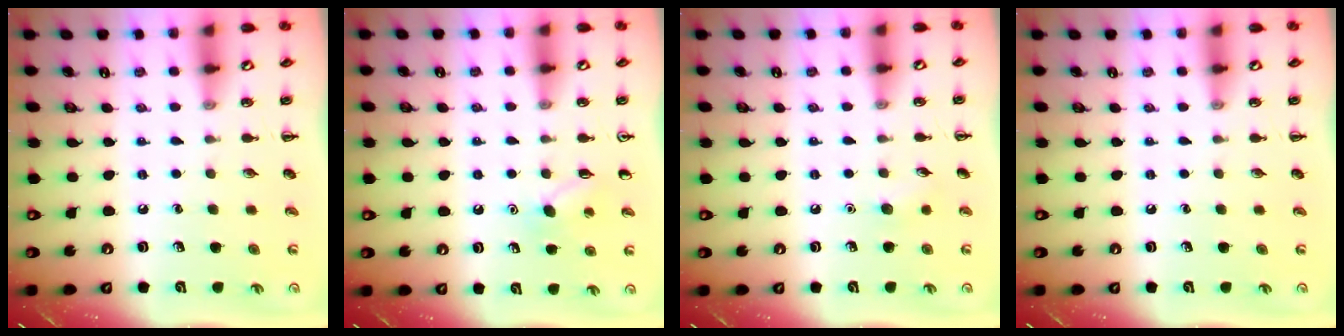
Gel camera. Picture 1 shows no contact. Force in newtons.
{"total": 6.4, "press": 6.1, "slide": 1.9}
{"total": 4.9, "press": 4.6, "slide": 1.4}
{"total": 0.0}